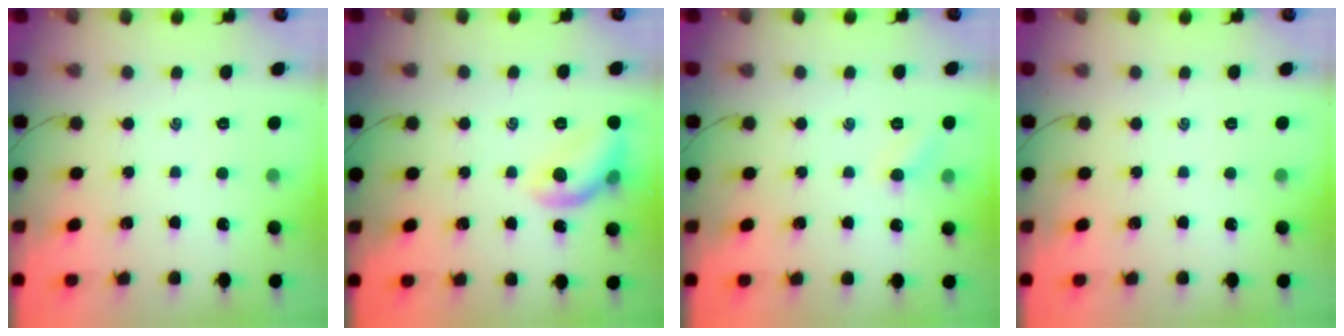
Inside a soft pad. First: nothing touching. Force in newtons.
{"total": 10.1, "press": 10.0, "slide": 1.0}
{"total": 4.8, "press": 4.5, "slide": 1.5}
{"total": 0.0}